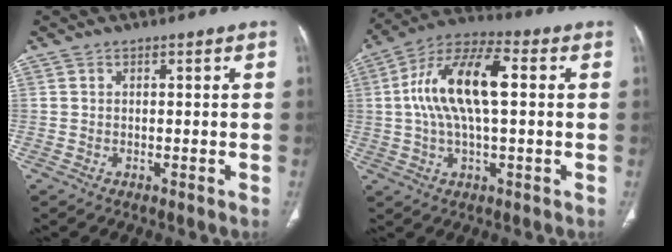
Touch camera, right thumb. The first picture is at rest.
{"total": 15.7, "force": [2.0, 6.5, 14.1], "torque": [-0.275, 0.032, 0.029]}